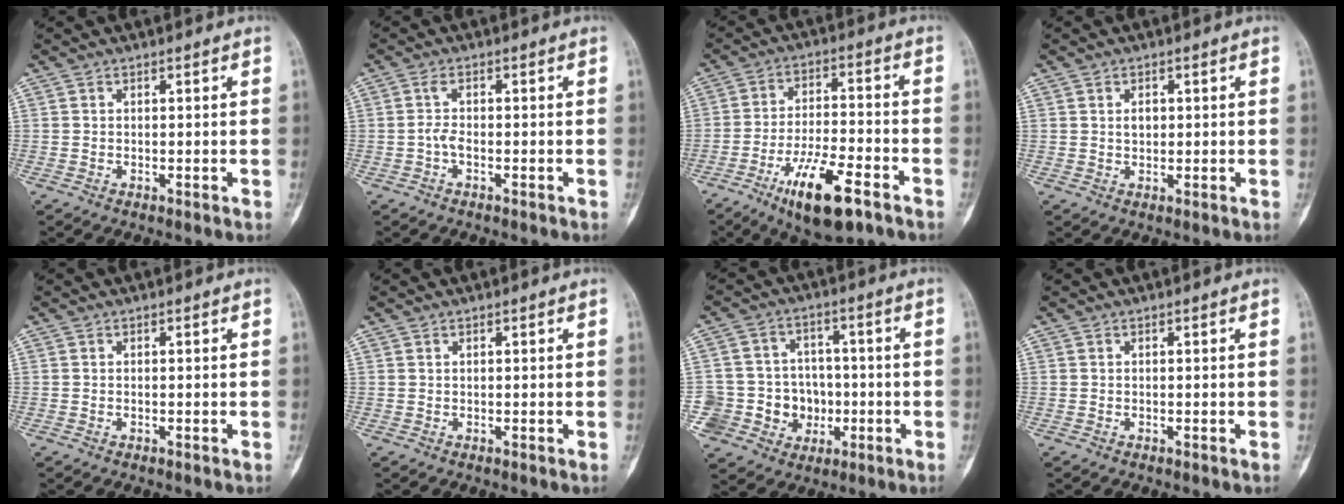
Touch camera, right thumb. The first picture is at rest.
{"total": 2.1, "force": [-0.6, 0.9, 1.8], "torque": [-0.040, 0.007, -0.014]}
{"total": 13.8, "force": [-7.7, 4.5, 10.5], "torque": [-0.181, 0.035, -0.124]}
{"total": 1.9, "force": [0.5, 1.3, 1.3], "torque": [-0.018, -0.001, 0.009]}
{"total": 0.0}
{"total": 0.0}
{"total": 12.5, "force": [-2.6, 11.7, 3.6], "torque": [-0.030, 0.035, -0.029]}
{"total": 0.0}